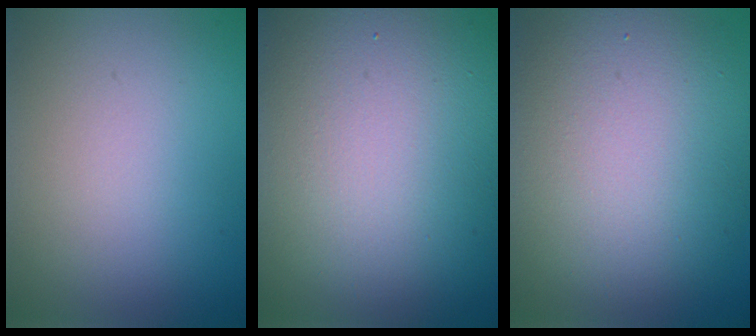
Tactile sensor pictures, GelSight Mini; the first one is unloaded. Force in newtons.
{"total": 17.1, "press": 17.1, "slide": 0.8}
{"total": 10.3, "press": 10.3, "slide": 0.2}